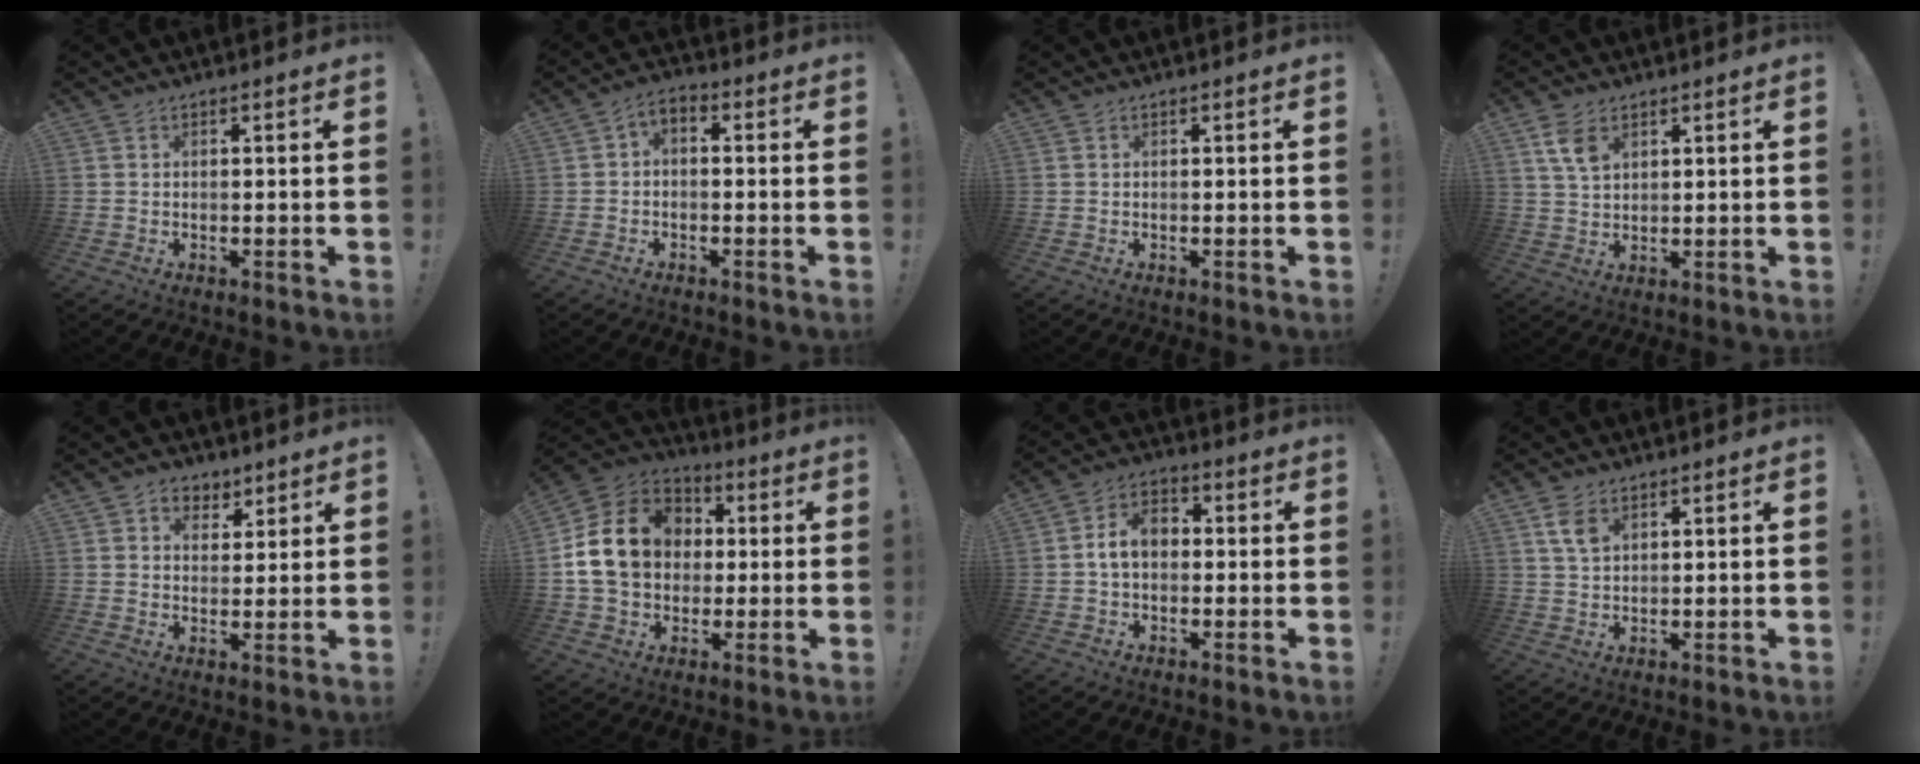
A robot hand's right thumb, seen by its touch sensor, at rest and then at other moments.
{"total": 3.1, "force": [-1.7, 1.7, 2.0], "torque": [-0.040, 0.001, -0.033]}
{"total": 0.0}
{"total": 6.1, "force": [3.2, 3.5, 3.9], "torque": [-0.067, -0.013, 0.061]}
{"total": 6.3, "force": [3.7, 4.9, 1.2], "torque": [-0.004, -0.025, 0.069]}
{"total": 18.6, "force": [2.5, 14.7, 11.2], "torque": [-0.183, 0.015, 0.057]}
{"total": 8.3, "force": [0.4, 5.7, 6.0], "torque": [-0.094, 0.010, 0.007]}
{"total": 5.0, "force": [2.5, 2.8, 3.4], "torque": [-0.055, -0.009, 0.046]}